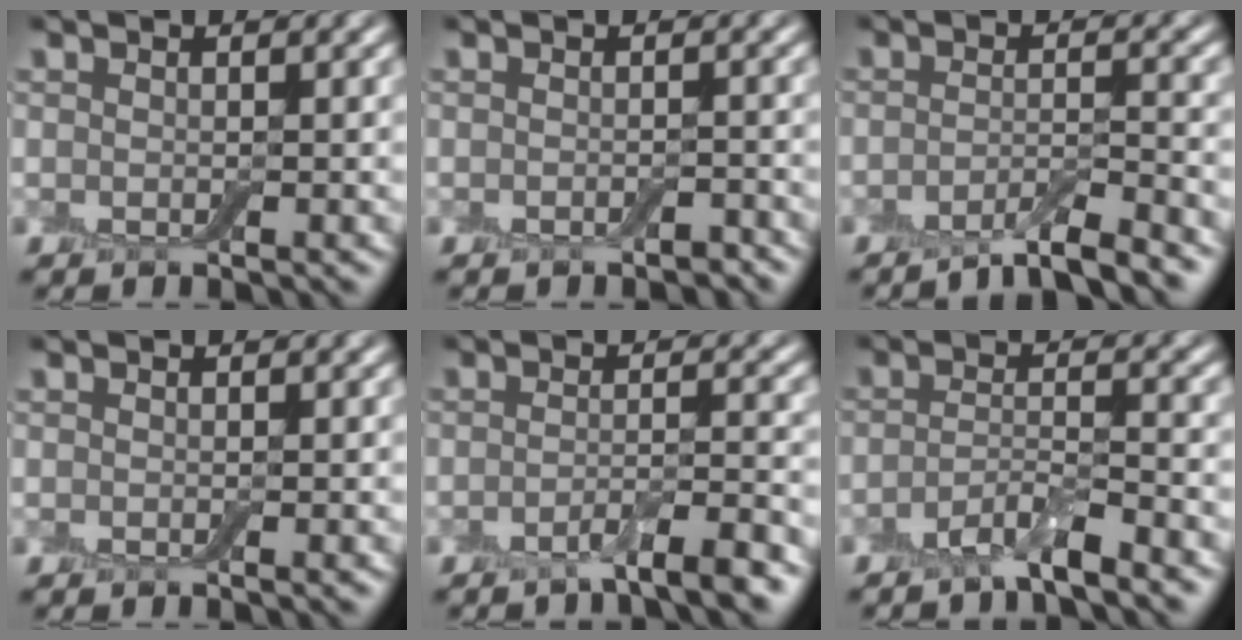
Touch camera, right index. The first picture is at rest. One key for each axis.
{"total": 1.0, "fx": -0.8, "fy": 0.2, "fz": 0.5, "tx": -0.009, "ty": -0.001, "tz": -0.012}
{"total": 4.1, "fx": -3.0, "fy": 0.7, "fz": 2.7, "tx": -0.034, "ty": 0.005, "tz": -0.060}
{"total": 0.0}
{"total": 3.7, "fx": -2.4, "fy": 0.5, "fz": 2.7, "tx": -0.039, "ty": 0.004, "tz": -0.051}
{"total": 3.3, "fx": -2.5, "fy": 0.5, "fz": 2.1, "tx": -0.039, "ty": 0.002, "tz": -0.057}